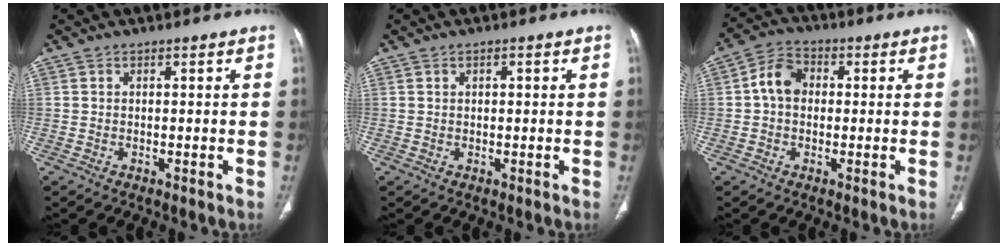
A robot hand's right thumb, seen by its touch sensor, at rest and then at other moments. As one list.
[{"total": 1.2, "force": [0.5, 0.6, 0.9], "torque": [-0.017, 0.002, 0.008]}, {"total": 6.5, "force": [0.4, 5.0, 4.2], "torque": [-0.064, 0.018, -0.003]}]